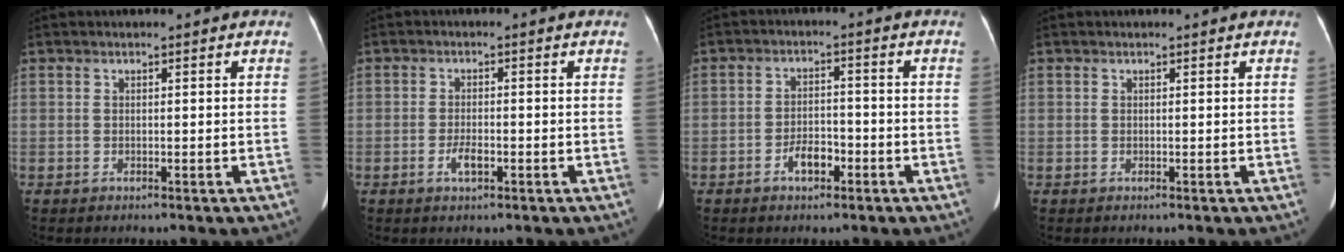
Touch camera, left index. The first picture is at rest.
{"total": 2.5, "force": [-1.1, 0.8, 2.0], "torque": [-0.043, -0.001, -0.018]}
{"total": 3.9, "force": [-2.2, 1.9, 2.6], "torque": [-0.048, 0.008, -0.037]}
{"total": 0.0}